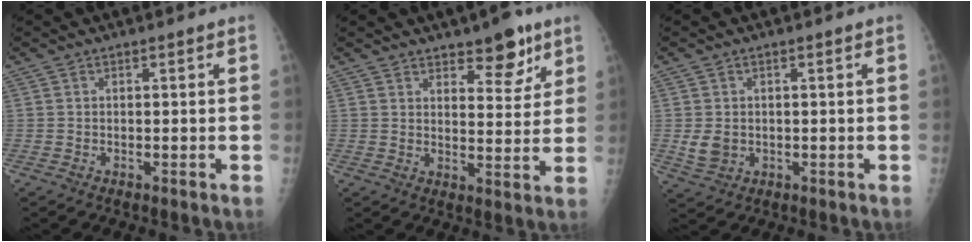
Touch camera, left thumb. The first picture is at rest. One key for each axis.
{"total": 7.9, "fx": 5.3, "fy": 3.4, "fz": 4.8, "tx": -0.034, "ty": -0.034, "tz": 0.076}
{"total": 3.6, "fx": -0.1, "fy": 2.9, "fz": 2.0, "tx": -0.031, "ty": -0.006, "tz": 0.007}